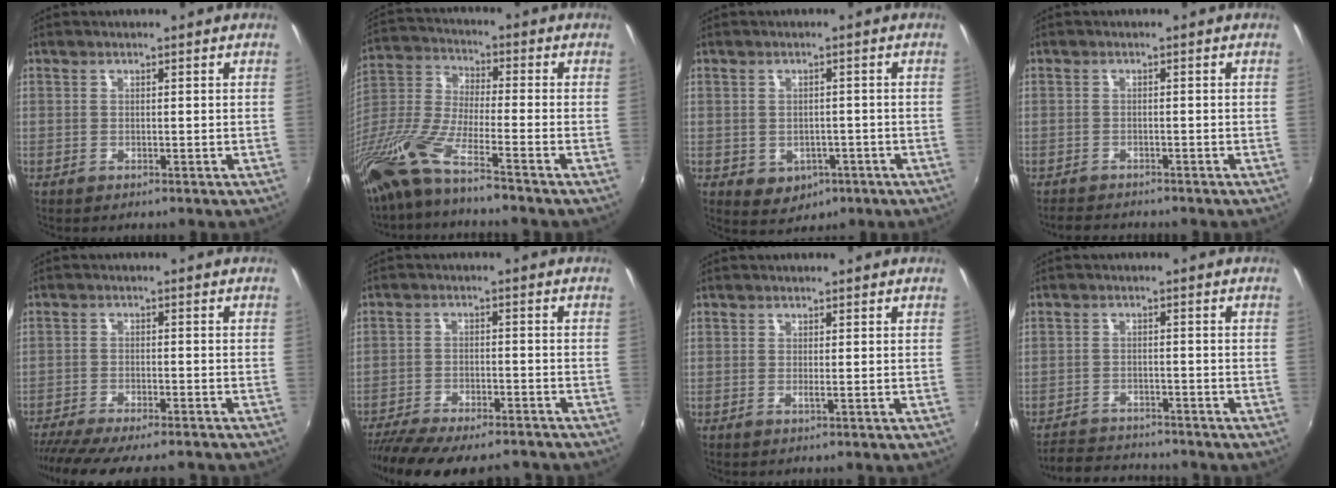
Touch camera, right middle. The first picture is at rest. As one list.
[{"total": 12.6, "force": [-9.5, 0.1, 8.4], "torque": [-0.177, -0.023, -0.190]}, {"total": 5.8, "force": [-2.0, 4.8, 2.5], "torque": [-0.059, -0.005, -0.012]}, {"total": 2.7, "force": [-2.4, 1.0, 0.7], "torque": [-0.023, -0.011, -0.043]}, {"total": 13.4, "force": [-11.6, 2.3, 6.4], "torque": [-0.133, -0.040, -0.178]}, {"total": 17.1, "force": [-14.4, 4.6, 8.0], "torque": [-0.165, -0.036, -0.214]}, {"total": 0.6, "force": [0.0, -0.3, 0.5], "torque": [-0.009, -0.005, -0.002]}, {"total": 7.6, "force": [-7.2, 2.0, 1.4], "torque": [-0.054, 0.003, -0.114]}]